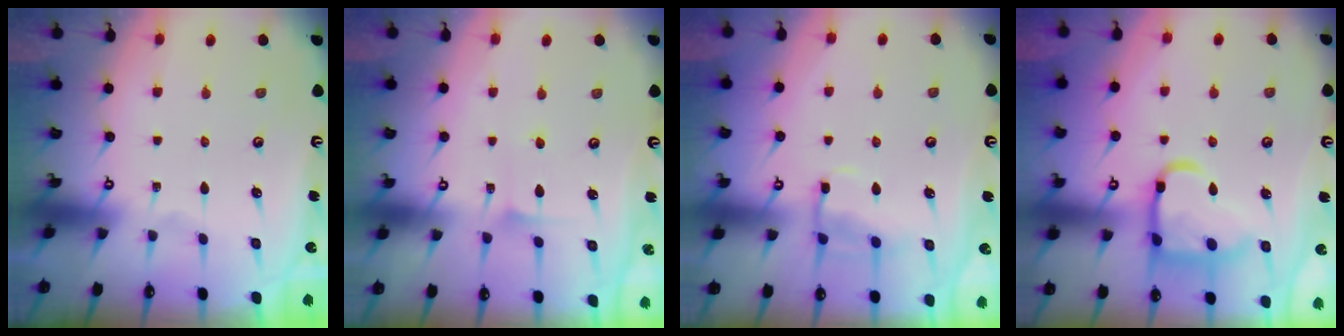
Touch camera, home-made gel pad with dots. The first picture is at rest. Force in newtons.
{"total": 6.0, "press": 6.0, "slide": 0.6}
{"total": 9.9, "press": 9.8, "slide": 0.8}
{"total": 16.1, "press": 16.0, "slide": 1.3}